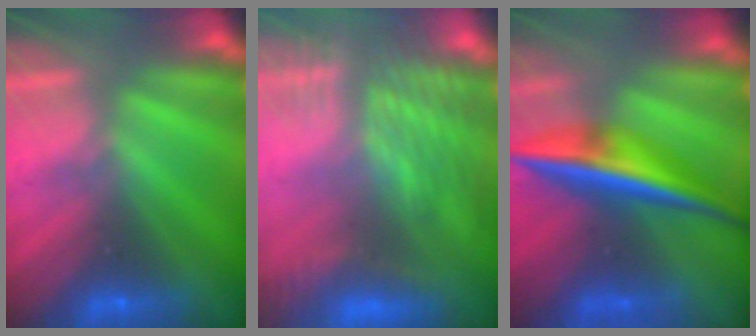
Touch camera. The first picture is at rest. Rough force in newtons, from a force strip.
{"total": 7.8}
{"total": 7.2}